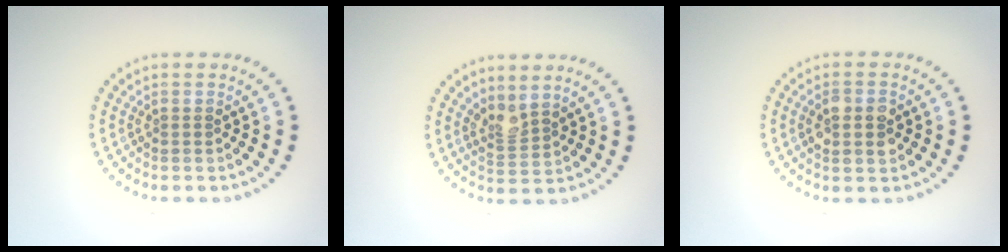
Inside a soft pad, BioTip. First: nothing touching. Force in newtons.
{"total": 2.1, "press": 1.5, "slide": 1.5}
{"total": 2.8, "press": 2.8, "slide": 0.3}